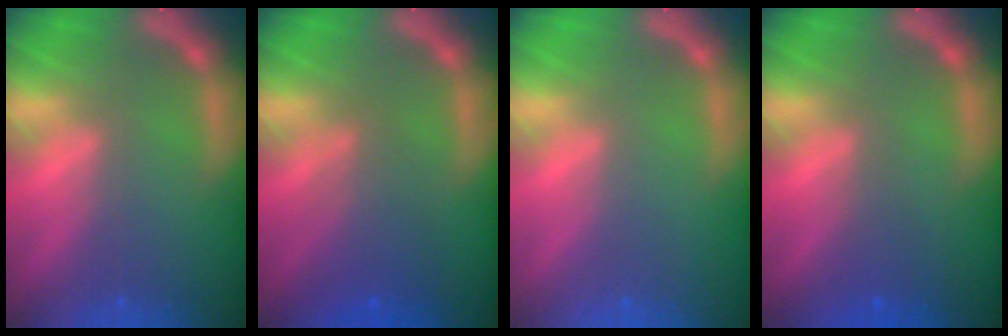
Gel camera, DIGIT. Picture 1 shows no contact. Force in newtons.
{"total": 4.1}
{"total": 0.0}
{"total": 1.5}